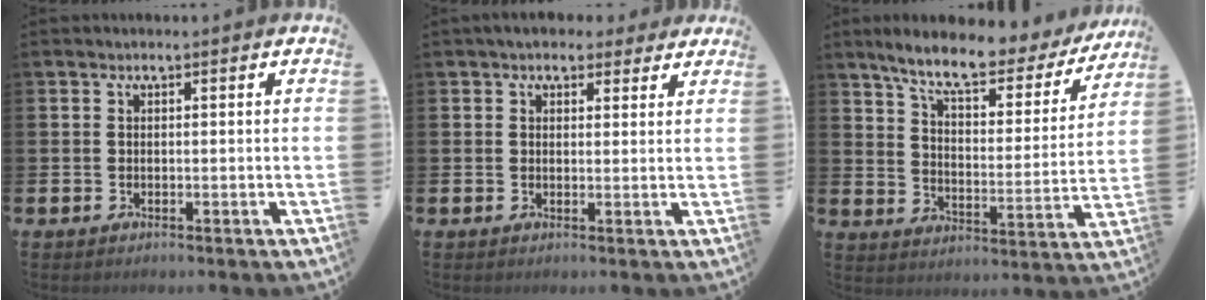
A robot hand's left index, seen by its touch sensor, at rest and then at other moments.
{"total": 4.0, "force": [3.5, 1.8, 0.7], "torque": [-0.001, -0.012, 0.060]}
{"total": 8.6, "force": [7.5, 2.0, 3.9], "torque": [-0.099, -0.046, 0.124]}